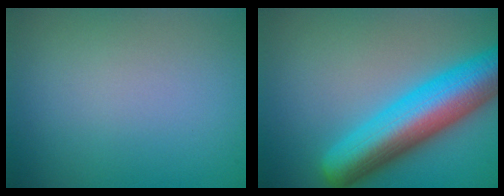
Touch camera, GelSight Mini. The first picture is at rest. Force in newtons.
{"total": 10.2, "press": 10.2, "slide": 0.3}